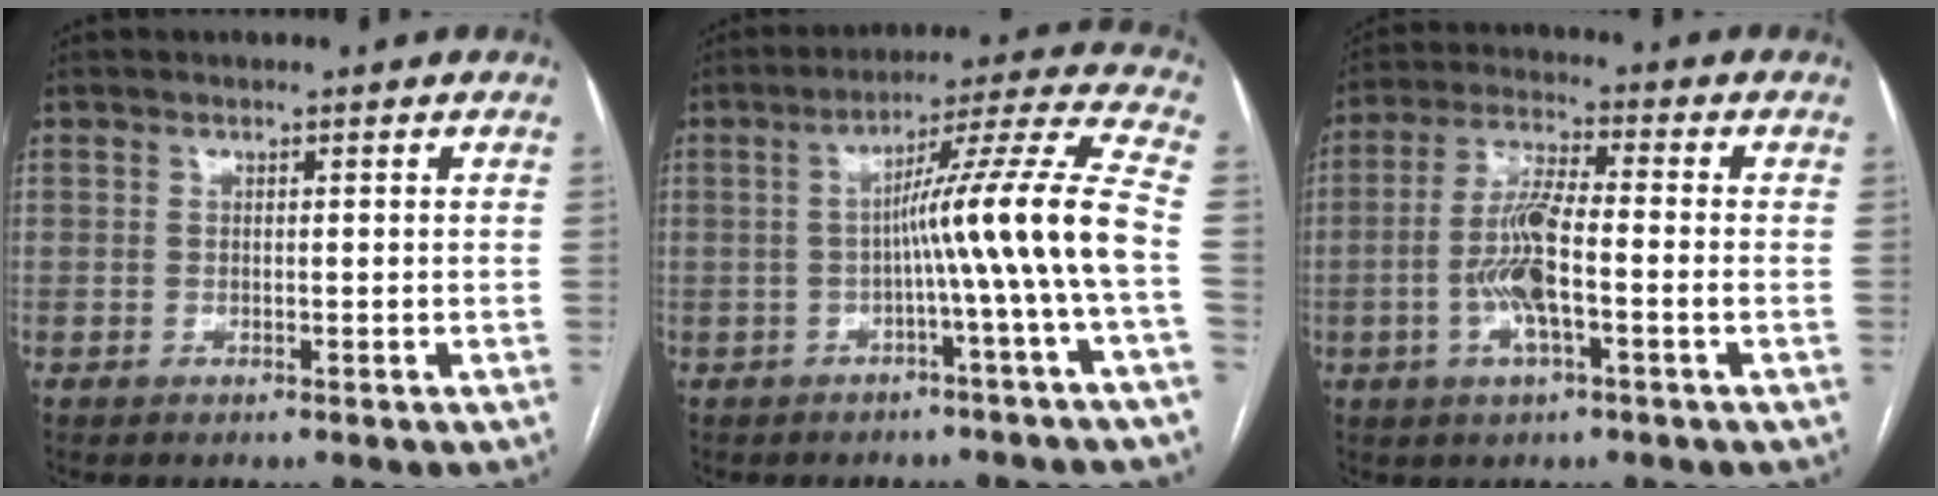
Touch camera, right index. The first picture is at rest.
{"total": 12.3, "force": [-2.5, -2.8, 11.7], "torque": [-0.171, 0.016, -0.040]}
{"total": 9.1, "force": [-2.1, 1.5, 8.8], "torque": [-0.178, 0.005, -0.044]}